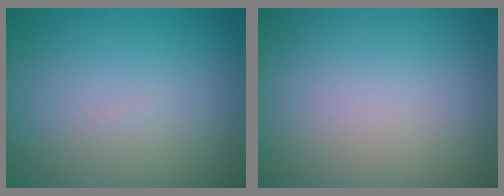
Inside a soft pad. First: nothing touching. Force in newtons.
{"total": 0.0}